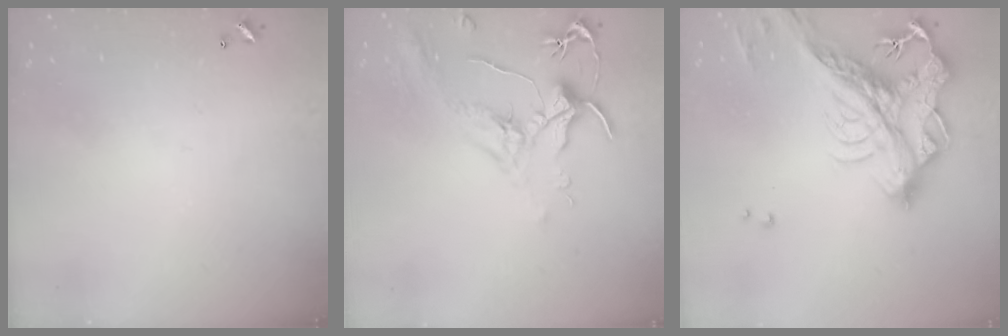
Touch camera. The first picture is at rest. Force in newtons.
{"total": 2.0, "press": 1.8, "slide": 0.8}
{"total": 11.6, "press": 11.4, "slide": 2.4}